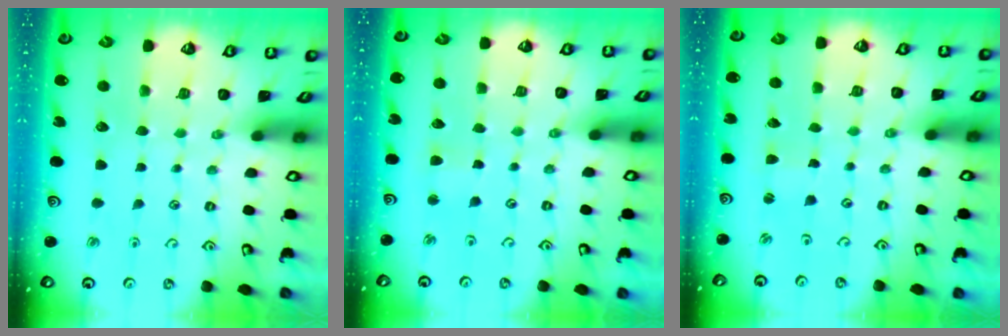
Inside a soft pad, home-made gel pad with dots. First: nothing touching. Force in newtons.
{"total": 2.9, "press": 2.9, "slide": 0.4}
{"total": 1.4, "press": 1.4, "slide": 0.3}